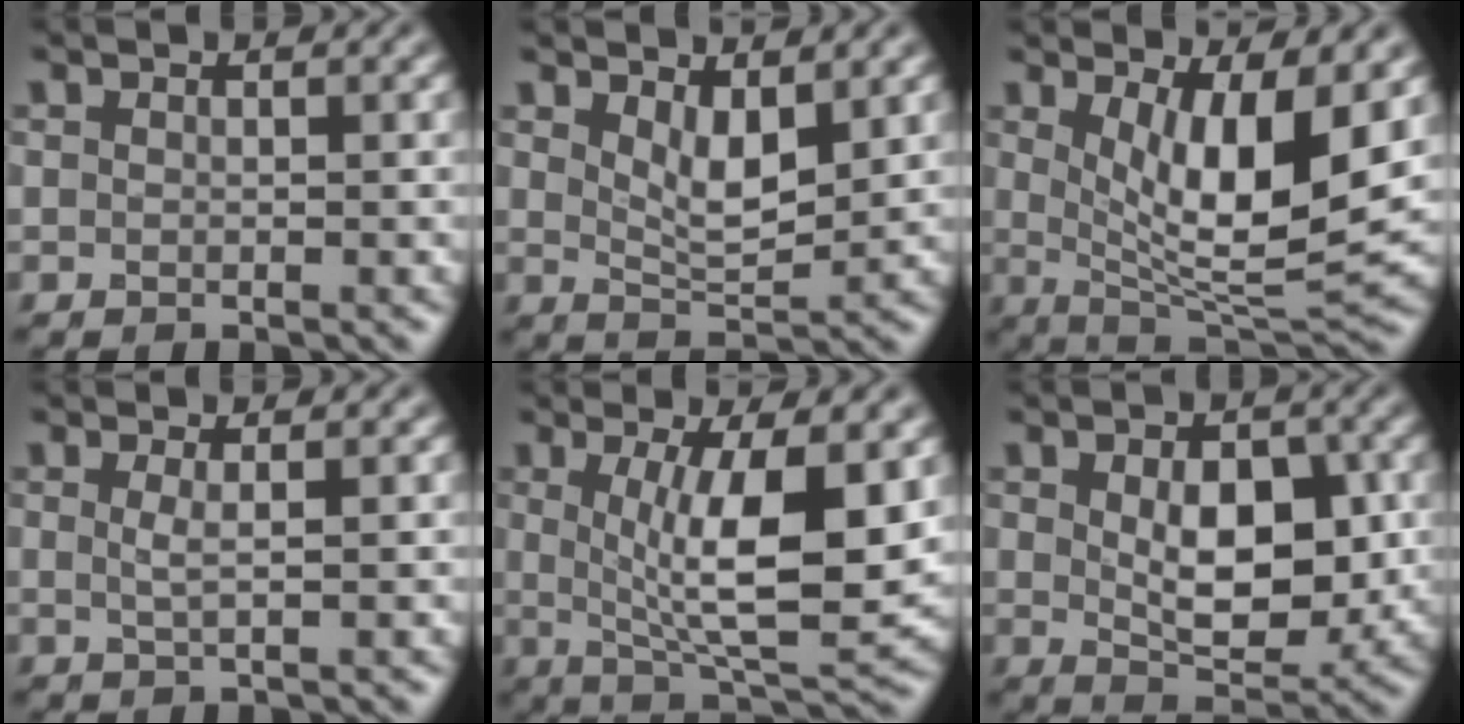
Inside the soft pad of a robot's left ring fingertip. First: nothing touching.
{"total": 3.4, "force": [1.6, 1.3, 2.7], "torque": [-0.053, -0.009, 0.033]}
{"total": 8.8, "force": [1.7, 2.7, 8.2], "torque": [-0.135, -0.025, 0.039]}
{"total": 1.3, "force": [0.2, 0.3, 1.2], "torque": [-0.022, -0.002, 0.001]}
{"total": 8.9, "force": [1.1, 2.5, 8.5], "torque": [-0.138, -0.018, 0.028]}
{"total": 6.5, "force": [0.3, 3.7, 5.4], "torque": [-0.085, -0.010, 0.010]}